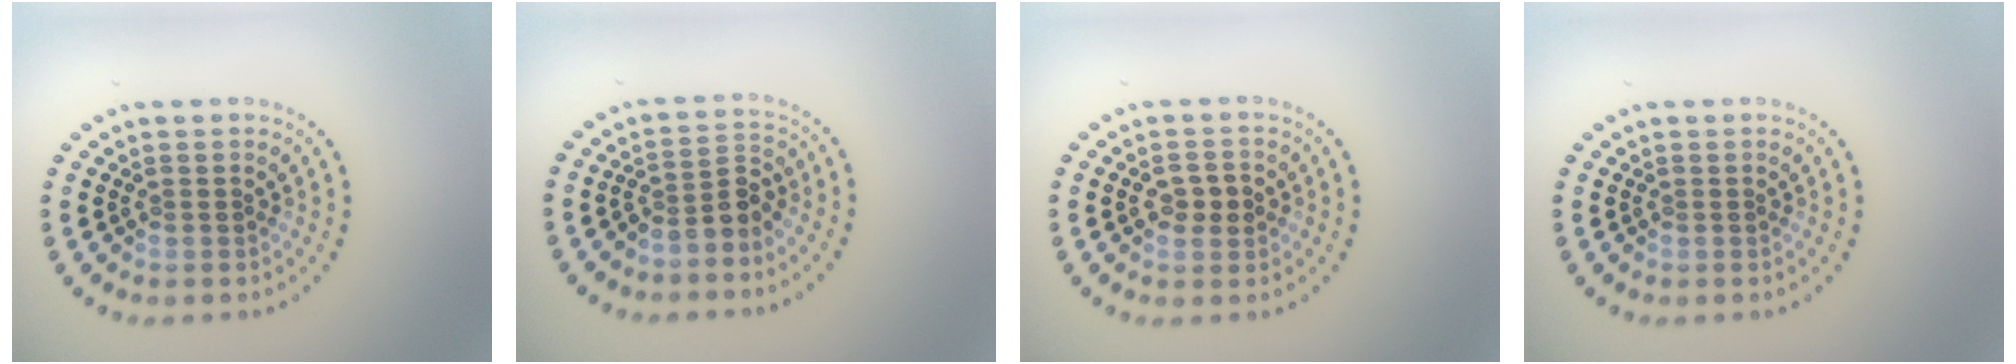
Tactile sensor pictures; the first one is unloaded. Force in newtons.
{"total": 2.7, "press": 2.0, "slide": 1.8}
{"total": 2.2, "press": 2.2, "slide": 0.1}
{"total": 0.0}